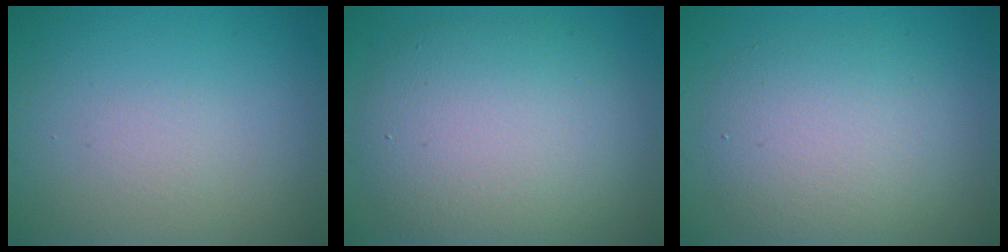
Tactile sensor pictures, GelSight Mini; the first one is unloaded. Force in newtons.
{"total": 8.4, "press": 8.4, "slide": 0.2}
{"total": 5.1, "press": 5.1, "slide": 0.3}